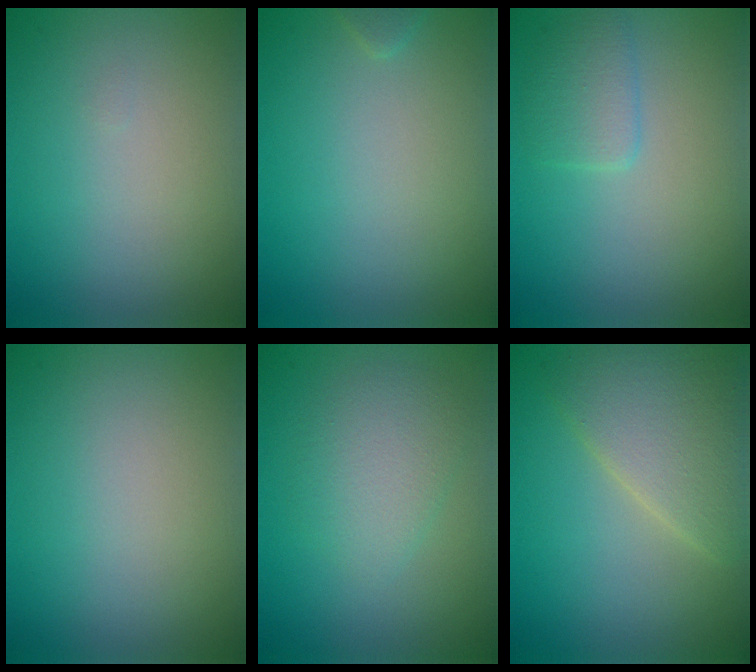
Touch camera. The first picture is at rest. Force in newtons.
{"total": 0.5, "press": 0.5, "slide": 0.1}
{"total": 2.0, "press": 2.0, "slide": 0.1}
{"total": 0.0}
{"total": 3.0, "press": 3.0, "slide": 0.1}
{"total": 4.7, "press": 4.7, "slide": 0.4}